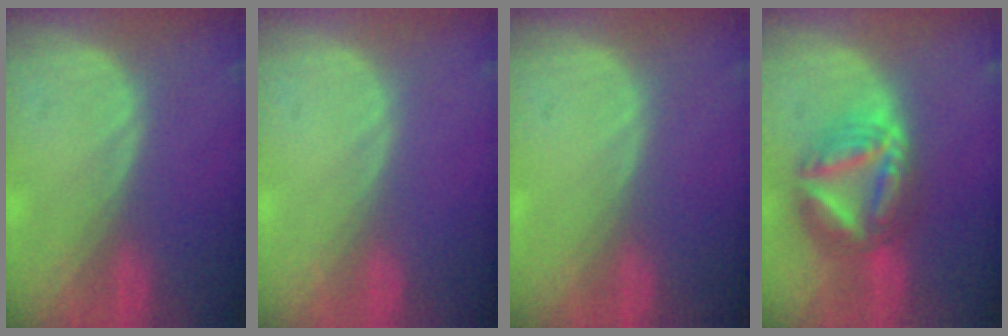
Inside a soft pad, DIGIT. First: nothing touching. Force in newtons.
{"total": 0.0}
{"total": 0.0}
{"total": 9.1, "press": 9.1, "slide": 0.9}